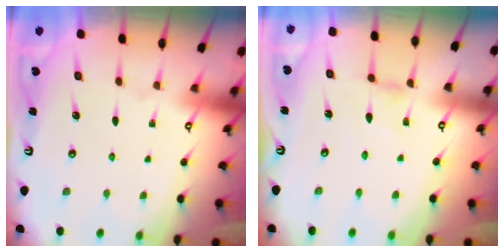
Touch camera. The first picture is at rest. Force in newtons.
{"total": 0.0}